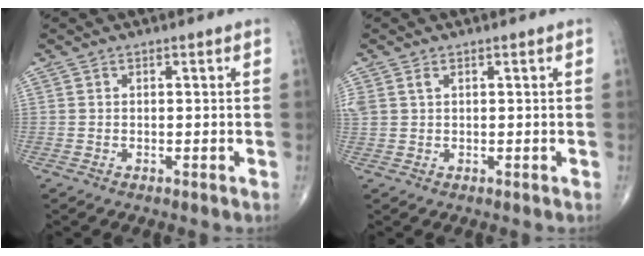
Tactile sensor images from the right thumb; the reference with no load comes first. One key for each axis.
{"total": 2.5, "fx": 1.0, "fy": 1.5, "fz": 1.7, "tx": -0.054, "ty": 0.014, "tz": 0.029}